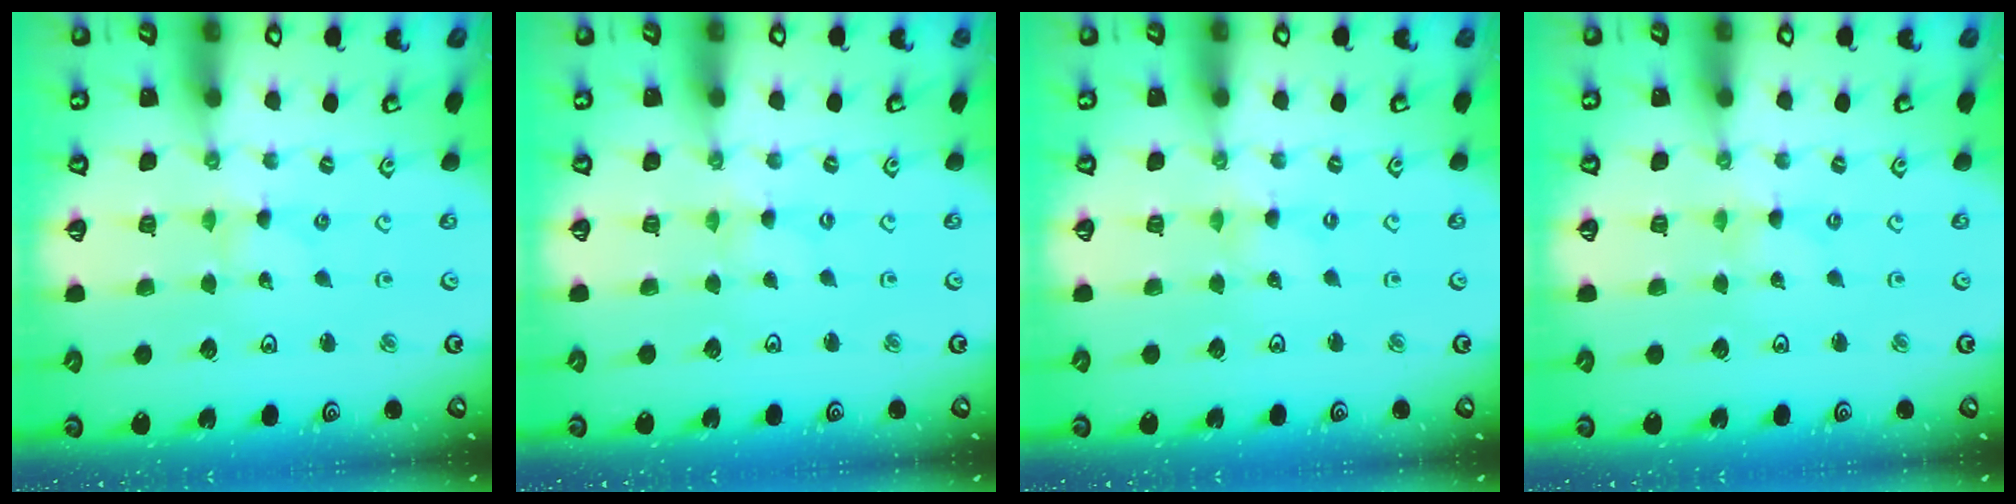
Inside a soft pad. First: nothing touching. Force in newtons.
{"total": 0.0}
{"total": 0.0}
{"total": 0.0}